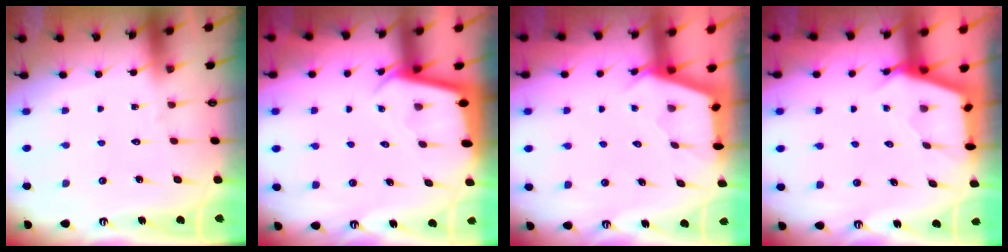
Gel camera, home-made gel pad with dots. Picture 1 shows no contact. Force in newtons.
{"total": 2.3, "press": 2.3, "slide": 0.1}
{"total": 2.7, "press": 2.7, "slide": 0.3}
{"total": 2.6, "press": 2.6, "slide": 0.3}